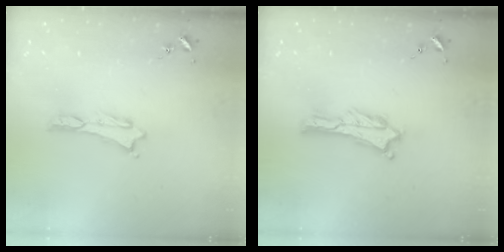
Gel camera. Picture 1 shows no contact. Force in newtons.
{"total": 0.8, "press": 0.7, "slide": 0.2}